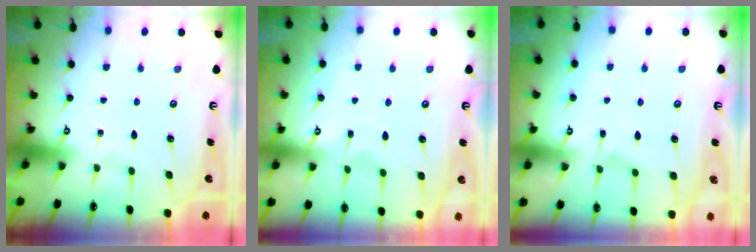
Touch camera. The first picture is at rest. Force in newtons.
{"total": 4.0, "press": 4.0, "slide": 0.5}
{"total": 3.0, "press": 3.0, "slide": 0.4}